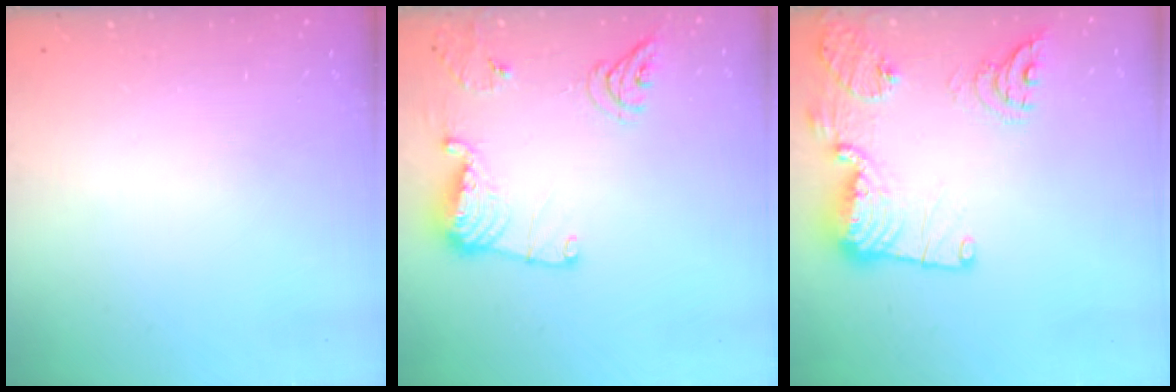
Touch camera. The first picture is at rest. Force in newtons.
{"total": 12.9, "press": 12.9, "slide": 0.7}
{"total": 19.1, "press": 18.3, "slide": 5.5}